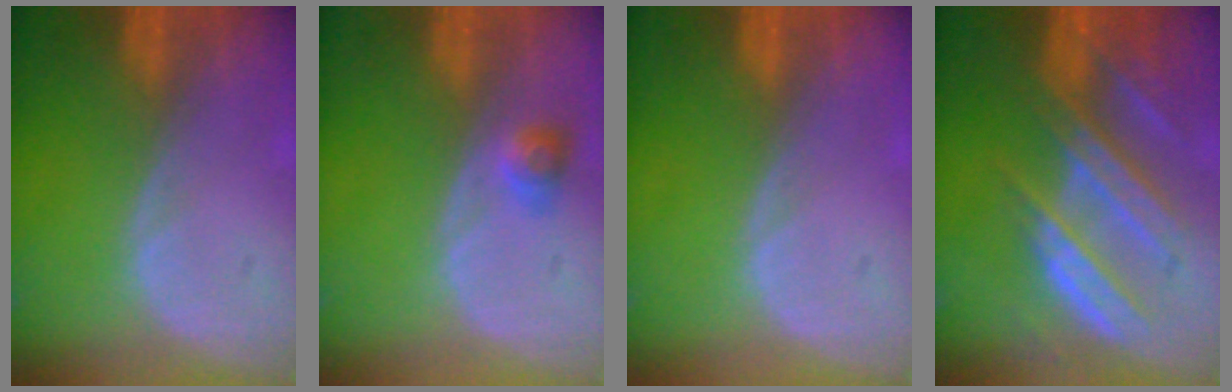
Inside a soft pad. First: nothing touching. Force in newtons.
{"total": 2.2, "press": 2.1, "slide": 0.8}
{"total": 0.0}
{"total": 9.0, "press": 8.2, "slide": 3.7}